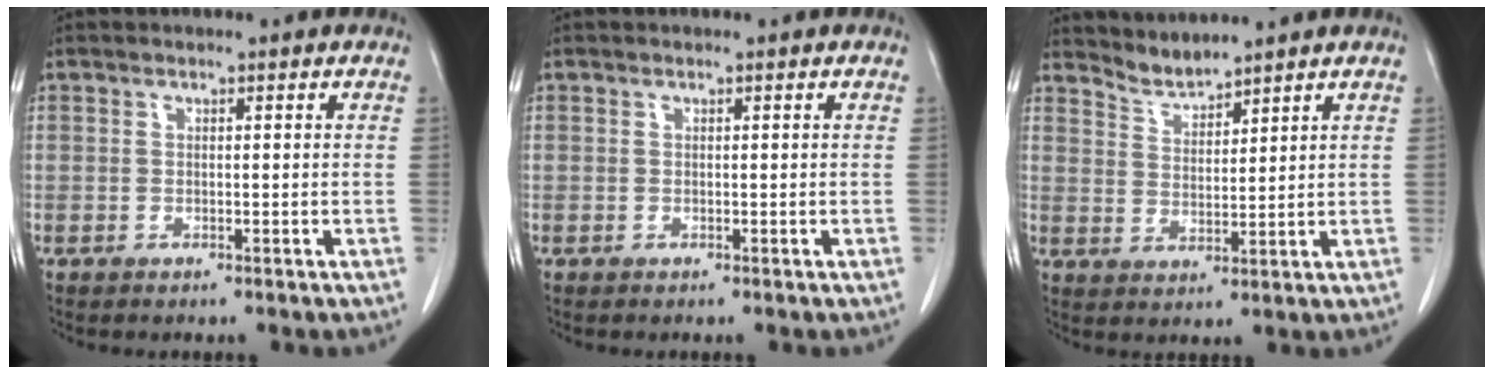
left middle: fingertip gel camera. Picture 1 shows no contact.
{"total": 0.0}
{"total": 3.4, "force": [3.4, -0.4, -0.4], "torque": [0.005, -0.004, 0.071]}